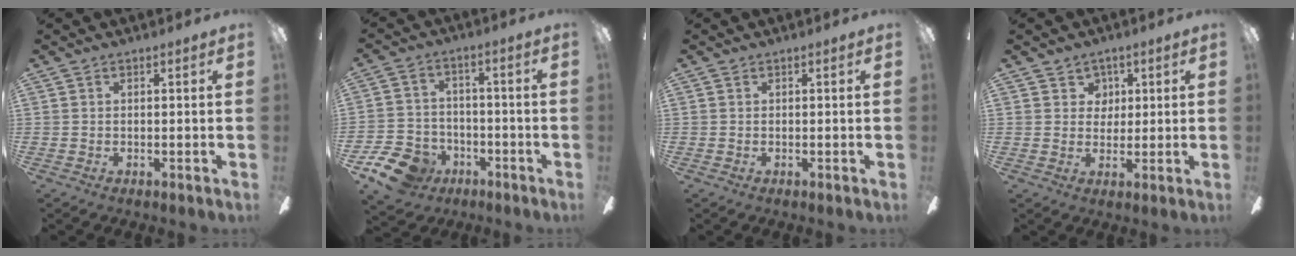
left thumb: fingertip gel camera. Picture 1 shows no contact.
{"total": 10.9, "force": [-6.9, 7.2, 4.3], "torque": [-0.107, 0.044, -0.127]}
{"total": 0.0}
{"total": 4.0, "force": [2.0, 3.4, 0.3], "torque": [0.003, -0.003, 0.032]}